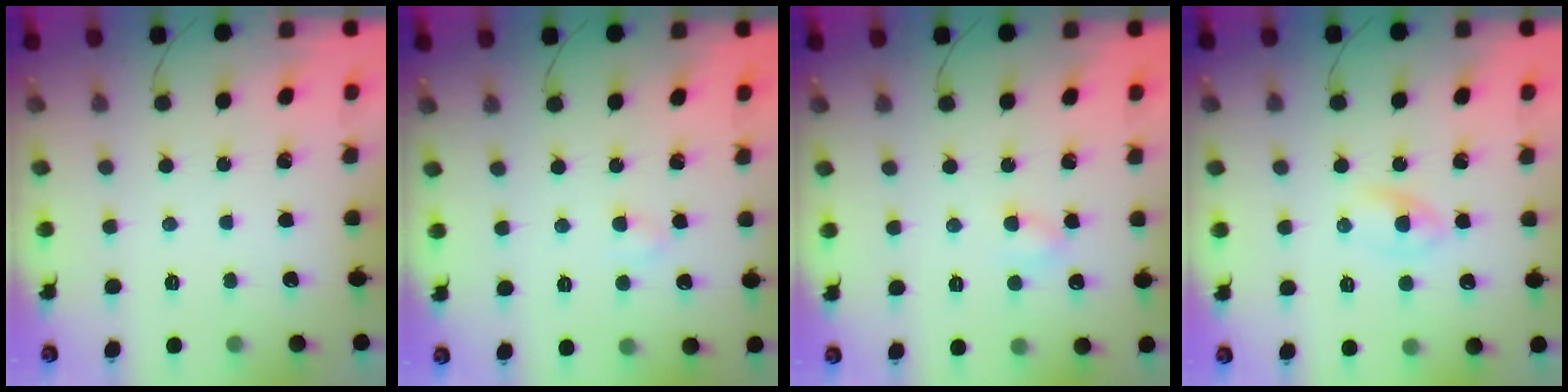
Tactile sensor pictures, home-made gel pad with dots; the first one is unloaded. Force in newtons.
{"total": 2.3, "press": 2.1, "slide": 0.9}
{"total": 3.0, "press": 2.8, "slide": 1.1}
{"total": 1.9, "press": 1.7, "slide": 0.8}